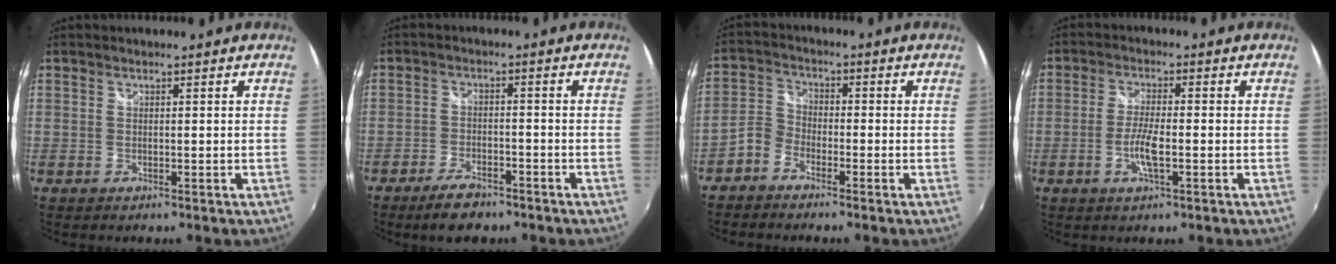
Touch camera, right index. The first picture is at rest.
{"total": 7.0, "force": [-5.4, 2.8, 3.5], "torque": [-0.088, -0.003, -0.089]}
{"total": 4.0, "force": [-2.9, 2.5, 1.2], "torque": [-0.024, 0.014, -0.067]}
{"total": 5.3, "force": [-1.6, 1.1, 4.9], "torque": [-0.102, -0.002, -0.033]}